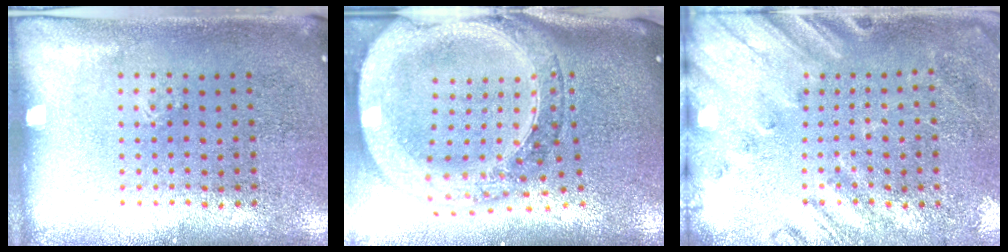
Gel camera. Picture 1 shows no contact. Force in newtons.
{"total": 4.0, "press": 3.0, "slide": 2.6}
{"total": 2.6, "press": 2.0, "slide": 1.6}